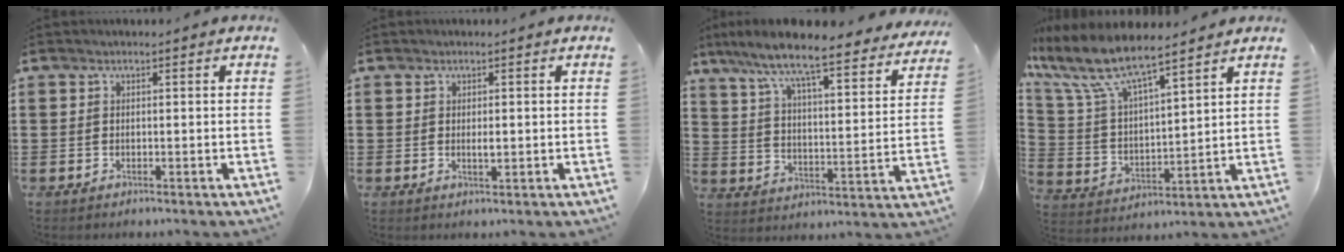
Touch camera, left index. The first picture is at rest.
{"total": 1.5, "force": [0.0, 0.4, 1.4], "torque": [-0.027, 0.000, 0.000]}
{"total": 8.2, "force": [7.3, -0.1, 3.7], "torque": [-0.105, -0.055, 0.118]}
{"total": 9.2, "force": [7.6, 1.6, 4.9], "torque": [-0.127, -0.039, 0.127]}